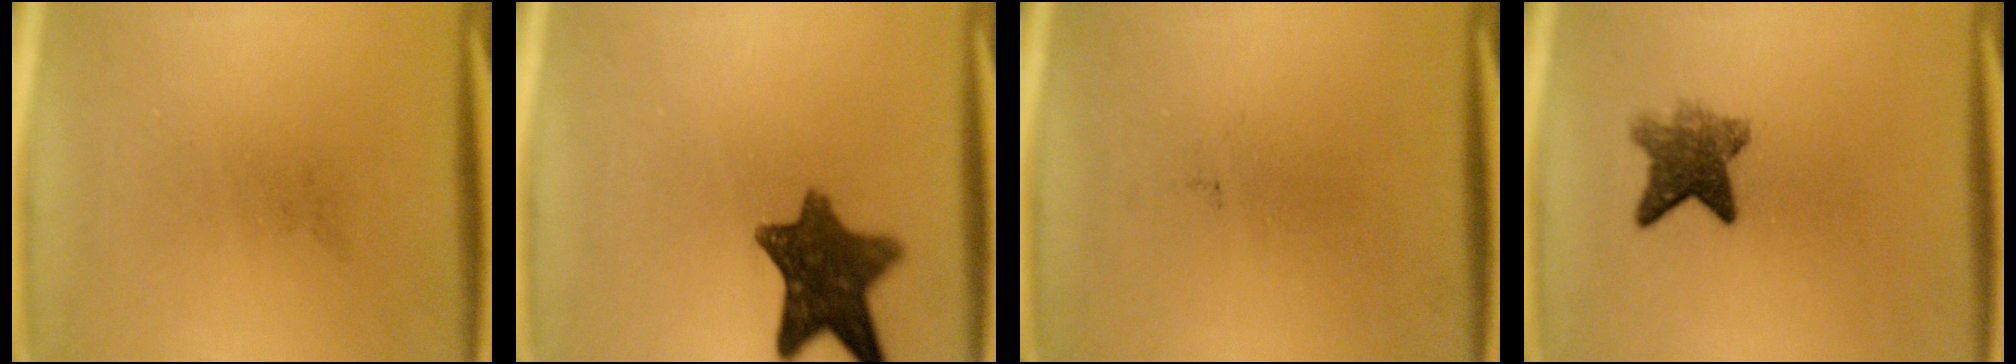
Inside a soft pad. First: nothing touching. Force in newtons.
{"total": 10.4}
{"total": 0.0}
{"total": 5.6}